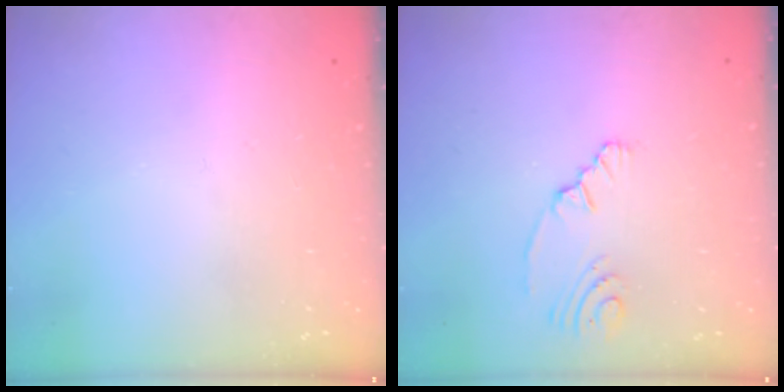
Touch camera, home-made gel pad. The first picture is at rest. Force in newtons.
{"total": 2.8, "press": 2.3, "slide": 1.7}